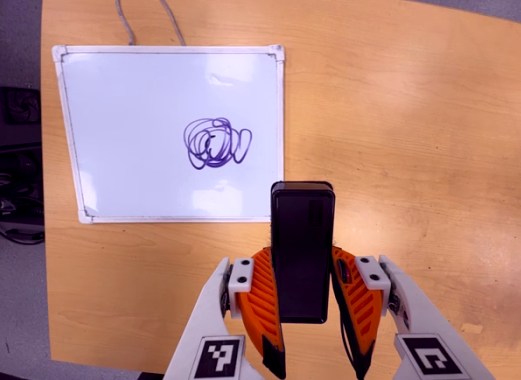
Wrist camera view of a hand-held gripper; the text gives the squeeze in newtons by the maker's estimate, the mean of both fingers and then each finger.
{"total": 5.2, "left": 3.6, "right": 6.8}